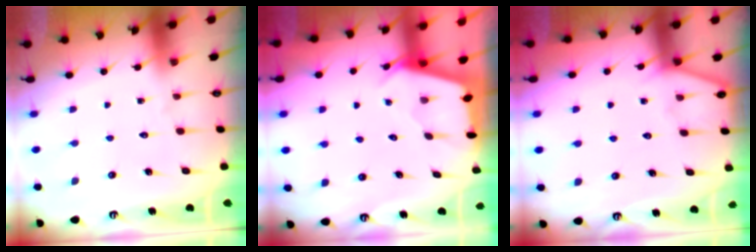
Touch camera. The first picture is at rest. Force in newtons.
{"total": 2.4, "press": 2.4, "slide": 0.2}
{"total": 3.1, "press": 3.0, "slide": 0.4}